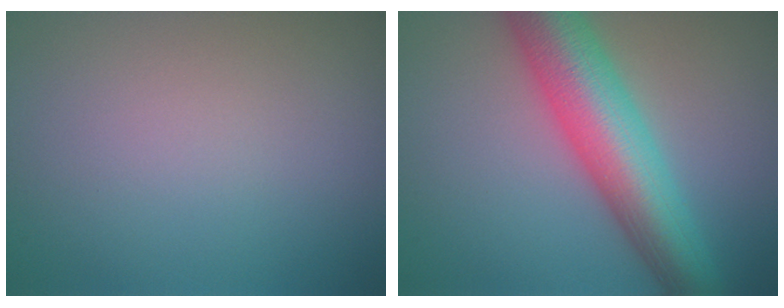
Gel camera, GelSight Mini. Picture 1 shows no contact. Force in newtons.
{"total": 9.2, "press": 9.2, "slide": 0.3}